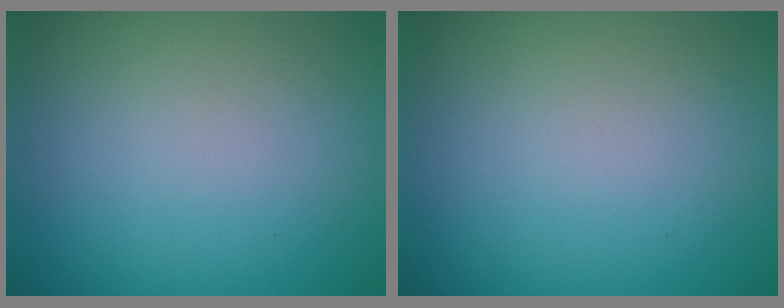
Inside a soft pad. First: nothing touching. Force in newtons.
{"total": 0.0}